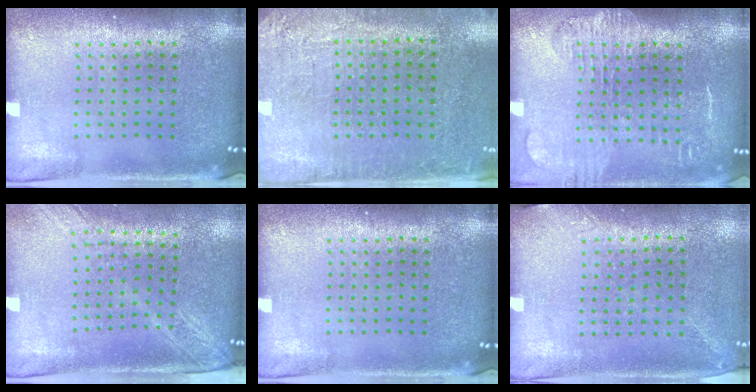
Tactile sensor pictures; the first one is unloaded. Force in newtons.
{"total": 2.7, "press": 2.4, "slide": 1.3}
{"total": 1.8, "press": 1.5, "slide": 1.0}
{"total": 2.1, "press": 1.7, "slide": 1.2}
{"total": 0.0}
{"total": 1.4, "press": 1.1, "slide": 0.9}